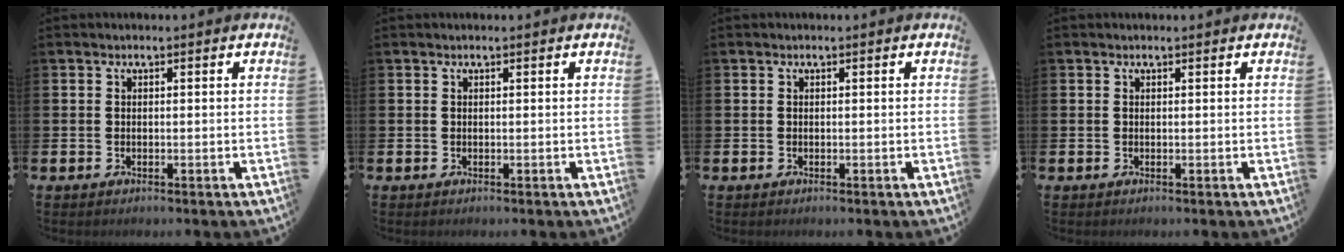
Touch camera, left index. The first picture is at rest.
{"total": 0.0}
{"total": 0.0}
{"total": 0.0}